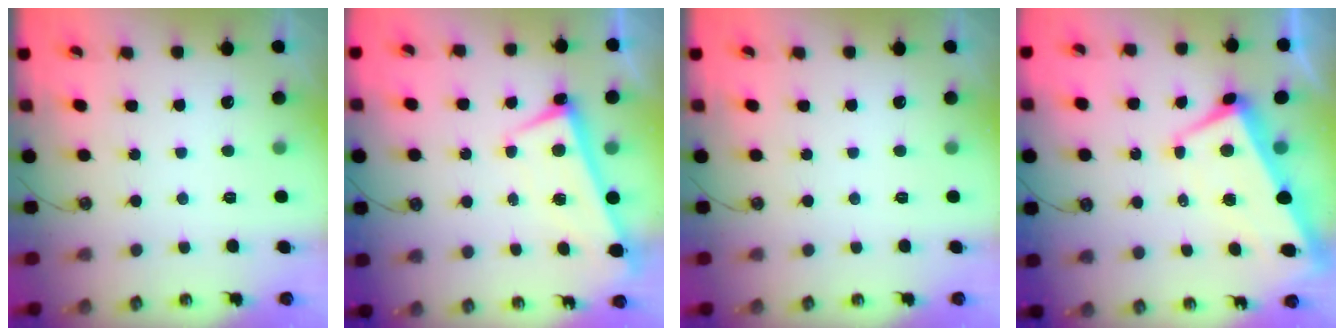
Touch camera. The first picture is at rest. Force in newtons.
{"total": 1.3, "press": 1.0, "slide": 0.8}
{"total": 0.0}
{"total": 1.0, "press": 0.0, "slide": 1.0}